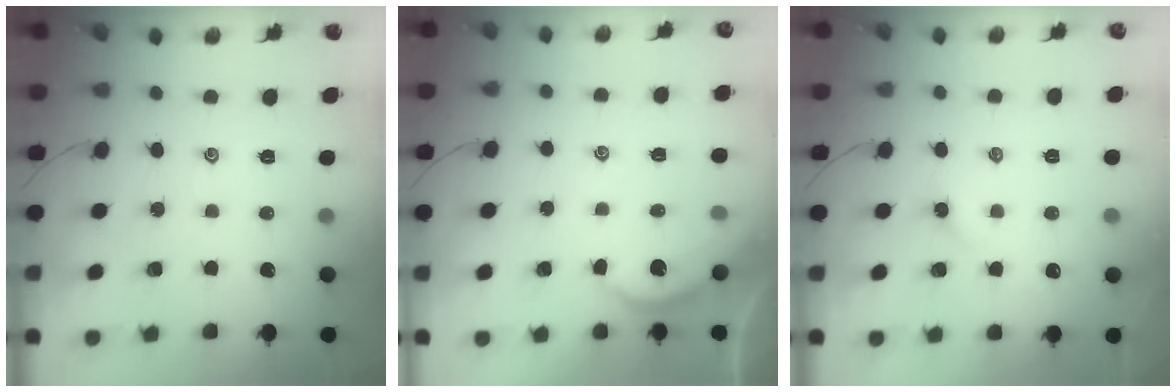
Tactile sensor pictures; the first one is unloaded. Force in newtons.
{"total": 3.0, "press": 3.0, "slide": 0.3}
{"total": 3.3, "press": 3.3, "slide": 0.5}